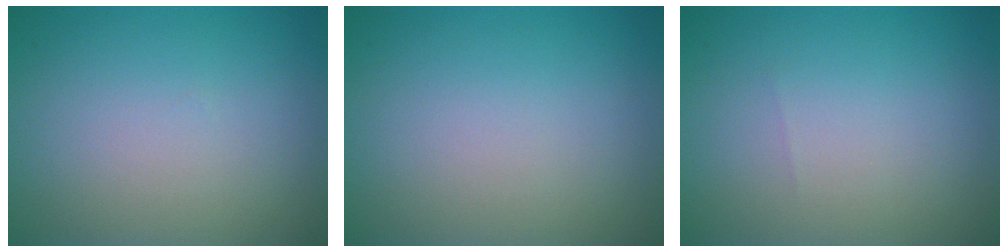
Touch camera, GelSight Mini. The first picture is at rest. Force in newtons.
{"total": 0.0}
{"total": 0.0}